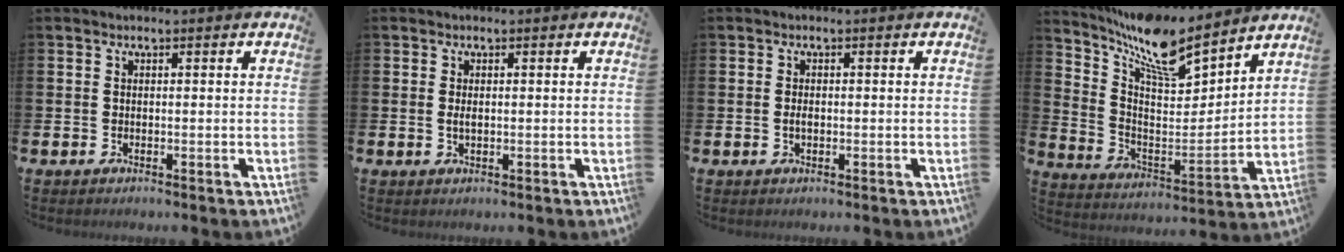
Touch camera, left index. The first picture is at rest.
{"total": 1.0, "force": [0.1, 0.4, 0.8], "torque": [-0.016, 0.003, 0.000]}
{"total": 1.1, "force": [-0.1, 0.6, 0.9], "torque": [-0.016, 0.003, -0.003]}
{"total": 11.7, "force": [10.1, 2.4, 5.2], "torque": [-0.131, -0.069, 0.174]}